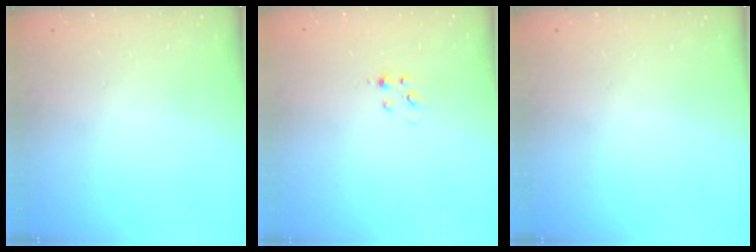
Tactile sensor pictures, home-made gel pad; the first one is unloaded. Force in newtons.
{"total": 3.8, "press": 3.7, "slide": 0.5}
{"total": 0.0}